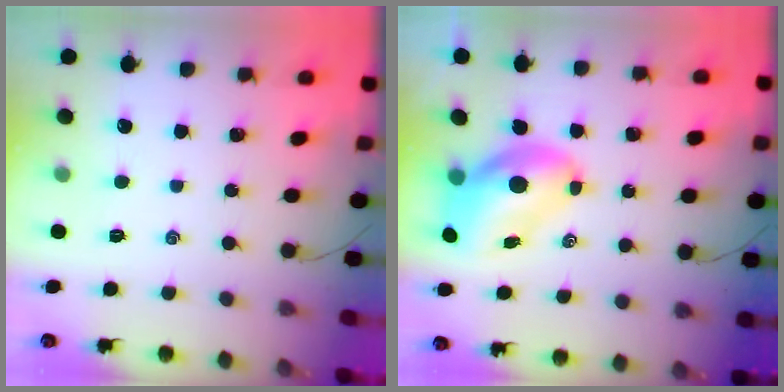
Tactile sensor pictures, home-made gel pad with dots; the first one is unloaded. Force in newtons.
{"total": 9.5, "press": 9.1, "slide": 2.6}